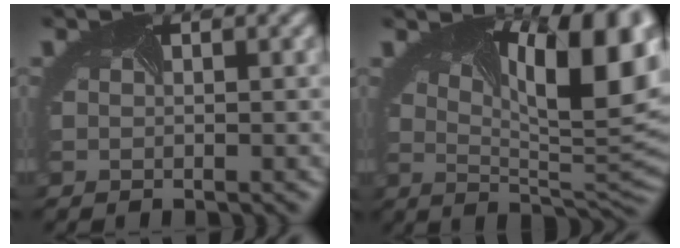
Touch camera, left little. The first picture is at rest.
{"total": 14.0, "force": [4.8, 5.0, 12.1], "torque": [-0.146, 0.025, 0.071]}